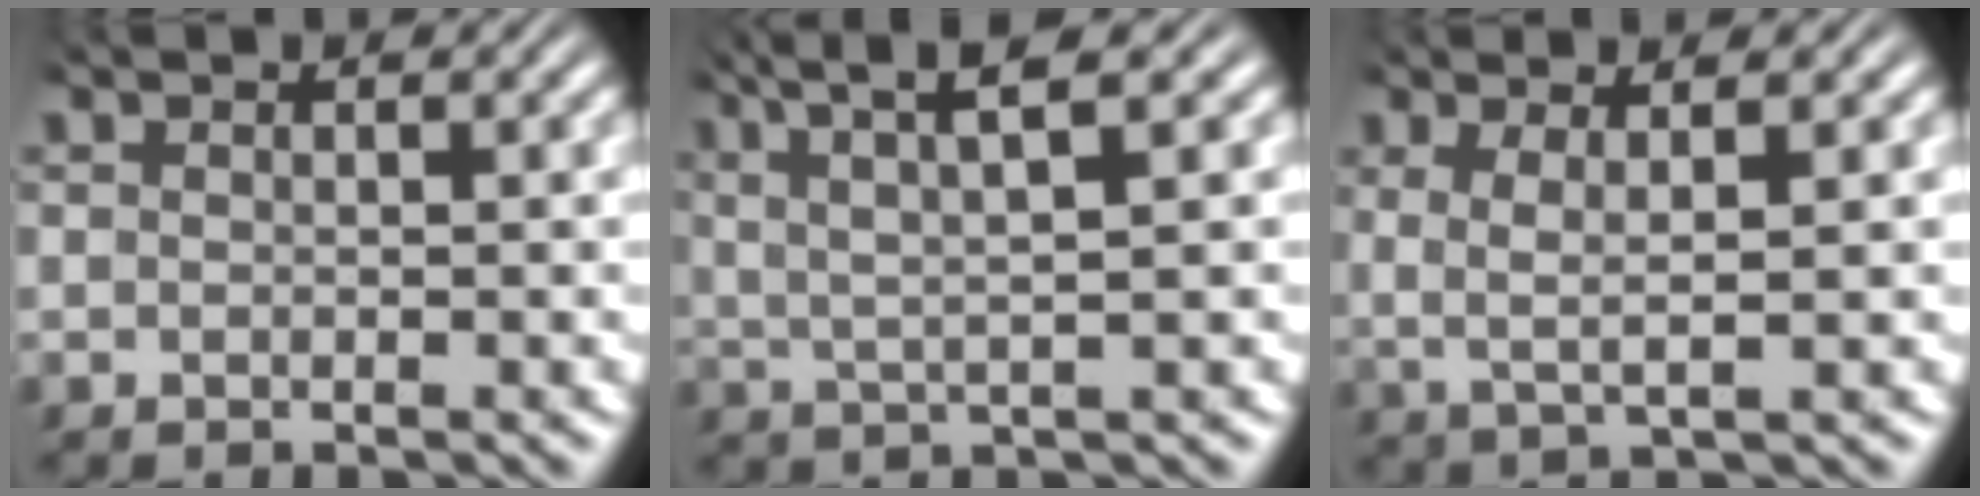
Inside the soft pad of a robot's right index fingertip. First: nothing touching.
{"total": 5.4, "force": [3.2, 1.6, 4.1], "torque": [-0.082, 0.011, 0.049]}
{"total": 3.9, "force": [1.0, 1.9, 3.3], "torque": [-0.068, 0.001, 0.013]}